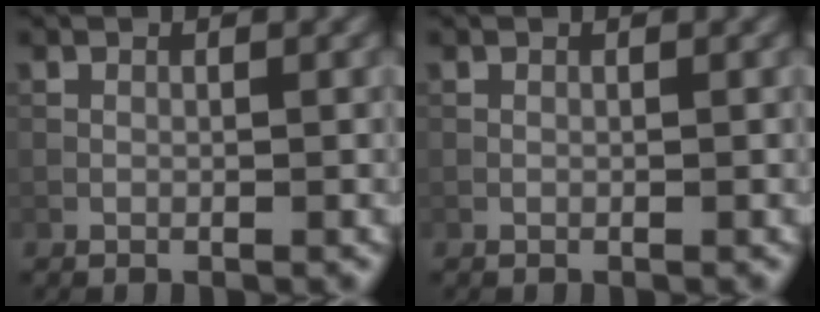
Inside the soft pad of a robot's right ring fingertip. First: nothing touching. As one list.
[{"total": 0.0}]